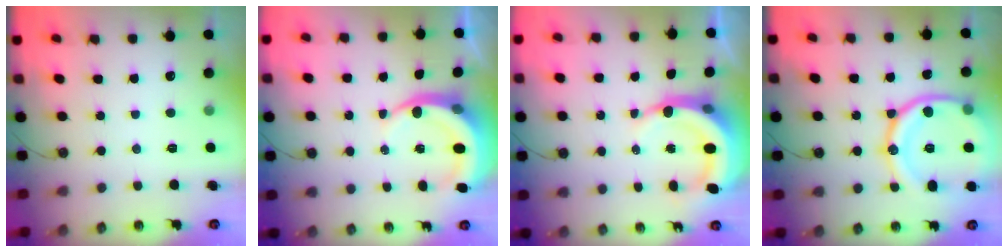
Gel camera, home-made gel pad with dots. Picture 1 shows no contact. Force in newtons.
{"total": 8.0, "press": 7.9, "slide": 1.0}
{"total": 10.0, "press": 9.7, "slide": 2.0}
{"total": 22.3, "press": 22.2, "slide": 2.3}